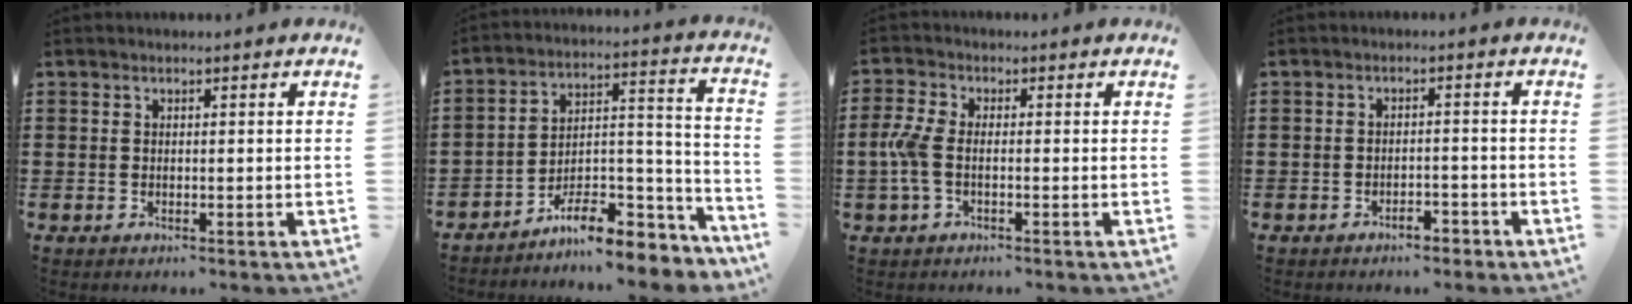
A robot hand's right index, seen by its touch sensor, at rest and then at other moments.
{"total": 8.8, "force": [-7.6, 2.5, 3.6], "torque": [-0.045, 0.022, -0.139]}
{"total": 4.4, "force": [-0.9, 2.0, 3.8], "torque": [-0.103, -0.007, -0.026]}
{"total": 2.4, "force": [-2.2, 0.5, 0.7], "torque": [-0.019, -0.001, -0.044]}